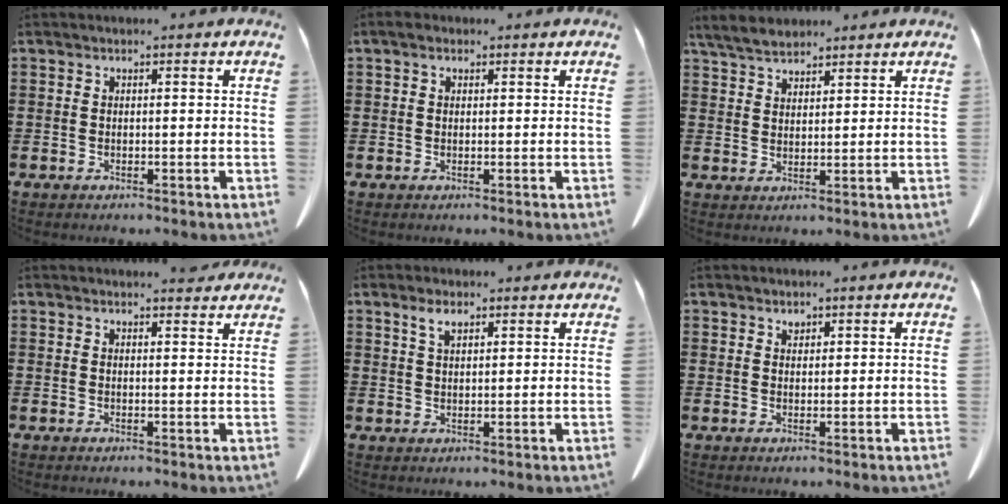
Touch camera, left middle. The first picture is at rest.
{"total": 1.5, "force": [0.4, 1.0, 1.0], "torque": [-0.023, 0.007, 0.006]}
{"total": 4.2, "force": [3.7, 1.5, 1.5], "torque": [-0.041, -0.003, 0.069]}
{"total": 2.4, "force": [2.3, 0.2, 0.5], "torque": [-0.008, -0.007, 0.042]}
{"total": 3.3, "force": [2.1, 1.2, 2.2], "torque": [-0.048, 0.004, 0.038]}
{"total": 1.2, "force": [1.1, 0.5, 0.2], "torque": [0.000, -0.007, 0.021]}